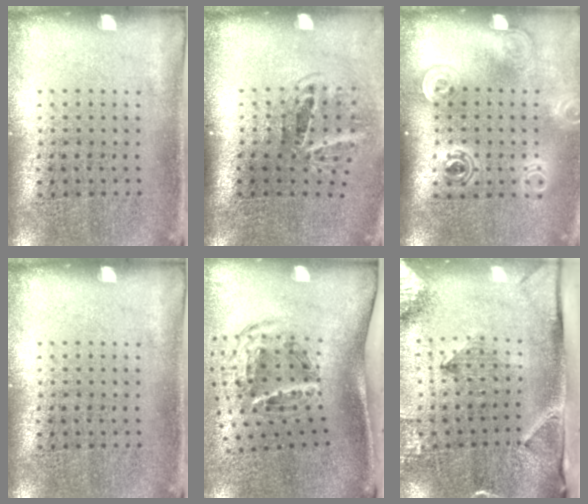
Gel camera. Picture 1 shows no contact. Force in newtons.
{"total": 2.0, "press": 1.3, "slide": 1.5}
{"total": 1.9, "press": 1.4, "slide": 1.2}
{"total": 0.0}
{"total": 1.9, "press": 1.2, "slide": 1.4}
{"total": 3.2, "press": 2.3, "slide": 2.3}